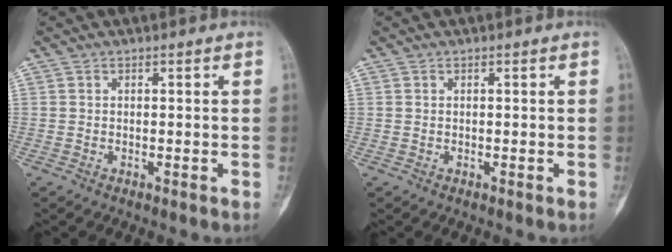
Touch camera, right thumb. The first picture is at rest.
{"total": 0.0}